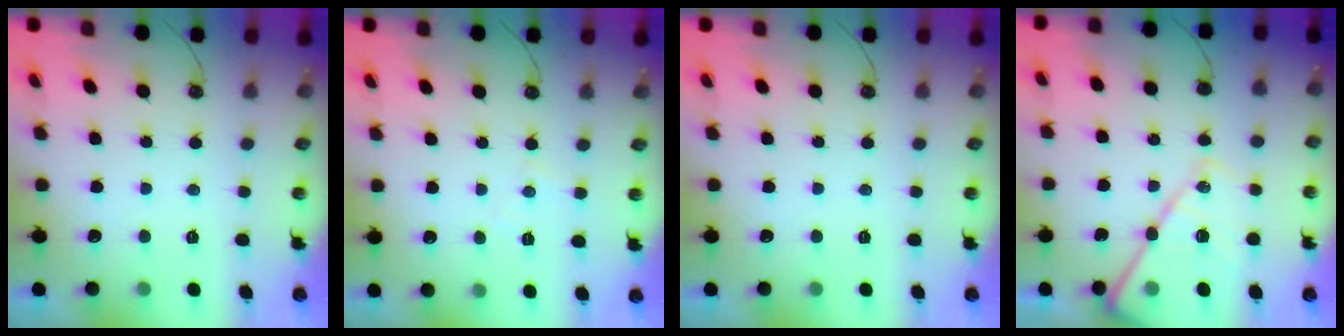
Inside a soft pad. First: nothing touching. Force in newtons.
{"total": 4.0, "press": 4.0, "slide": 0.5}
{"total": 0.0}
{"total": 18.3, "press": 18.2, "slide": 1.8}